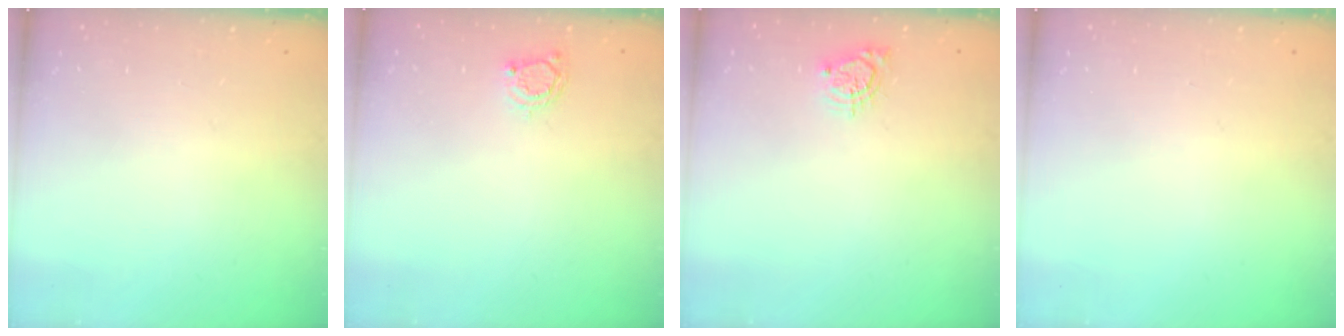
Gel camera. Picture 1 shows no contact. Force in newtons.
{"total": 3.0, "press": 3.0, "slide": 0.4}
{"total": 5.2, "press": 5.1, "slide": 0.5}
{"total": 0.0}